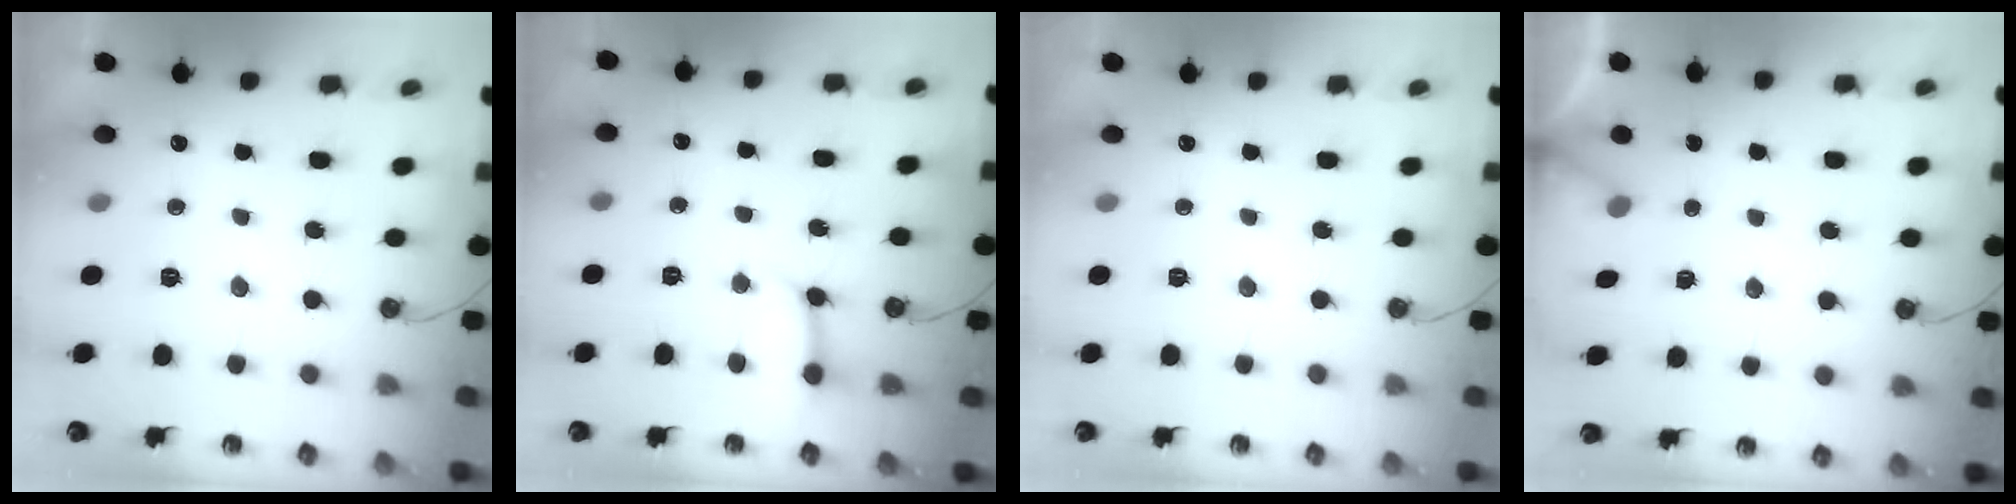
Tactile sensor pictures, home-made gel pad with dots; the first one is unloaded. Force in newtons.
{"total": 6.2, "press": 6.1, "slide": 0.7}
{"total": 0.0}
{"total": 3.0, "press": 3.0, "slide": 0.3}